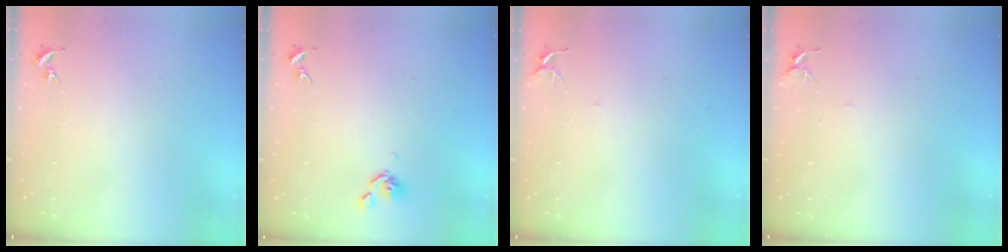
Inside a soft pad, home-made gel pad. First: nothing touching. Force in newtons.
{"total": 5.8, "press": 5.7, "slide": 1.1}
{"total": 4.5, "press": 4.5, "slide": 0.4}
{"total": 4.5, "press": 4.5, "slide": 0.4}